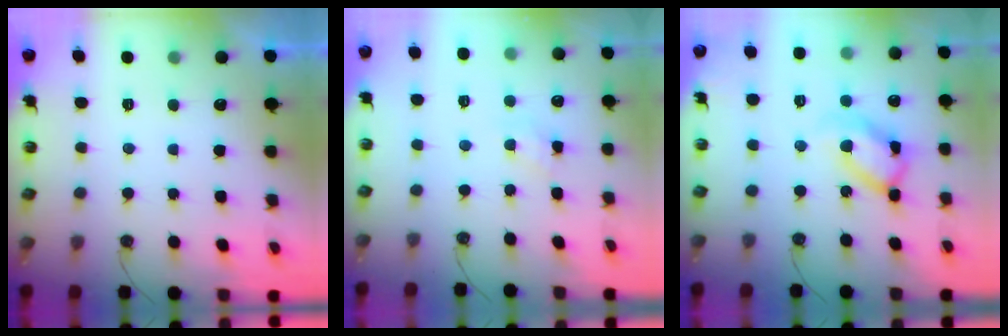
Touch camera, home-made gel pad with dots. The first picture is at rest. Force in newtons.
{"total": 4.5, "press": 4.5, "slide": 0.6}
{"total": 14.5, "press": 14.5, "slide": 1.2}